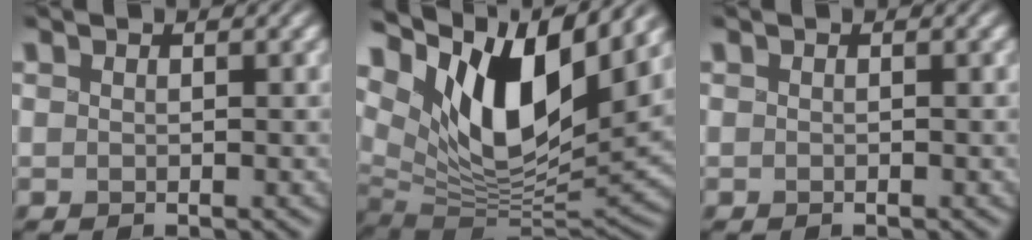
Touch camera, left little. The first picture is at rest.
{"total": 12.9, "force": [5.8, 5.9, 9.9], "torque": [-0.164, 0.002, 0.104]}
{"total": 0.0}